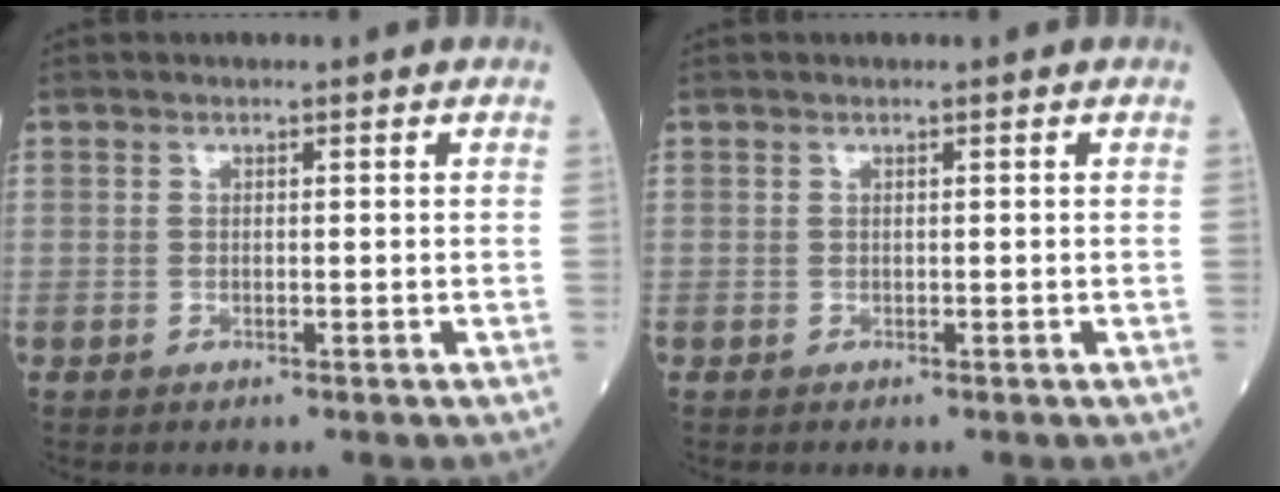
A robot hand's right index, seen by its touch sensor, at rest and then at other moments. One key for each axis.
{"total": 0.0}